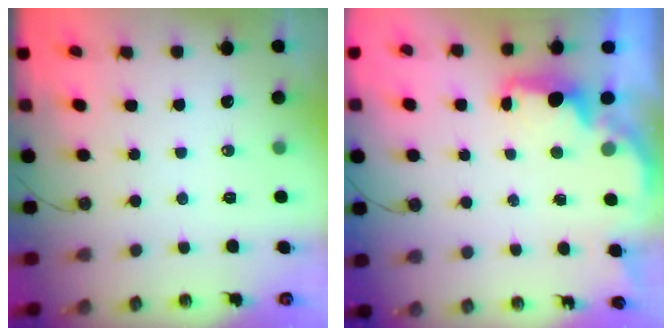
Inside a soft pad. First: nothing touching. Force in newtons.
{"total": 2.5, "press": 2.3, "slide": 0.8}